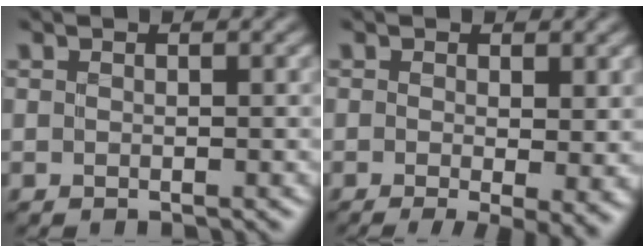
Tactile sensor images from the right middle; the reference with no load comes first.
{"total": 4.0, "force": [-0.4, 1.0, 3.9], "torque": [-0.048, -0.018, -0.003]}